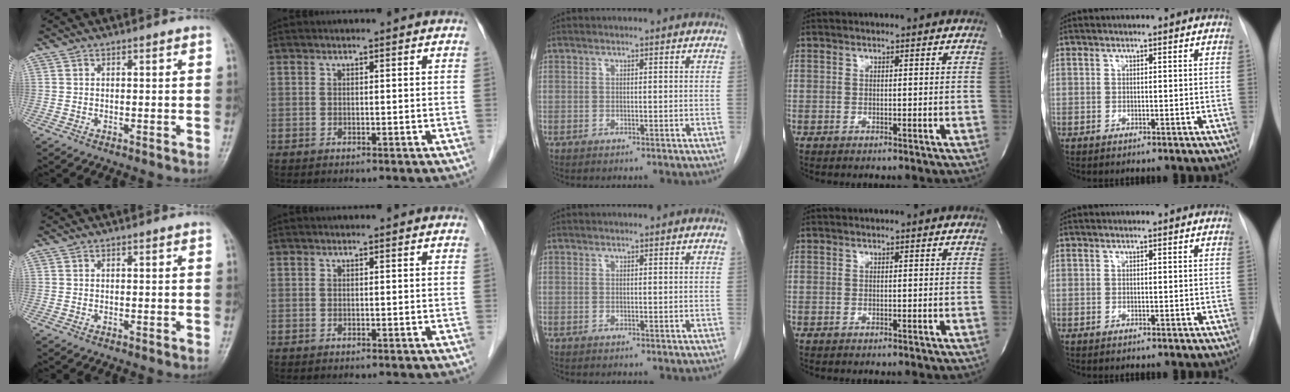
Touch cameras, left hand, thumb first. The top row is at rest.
{}